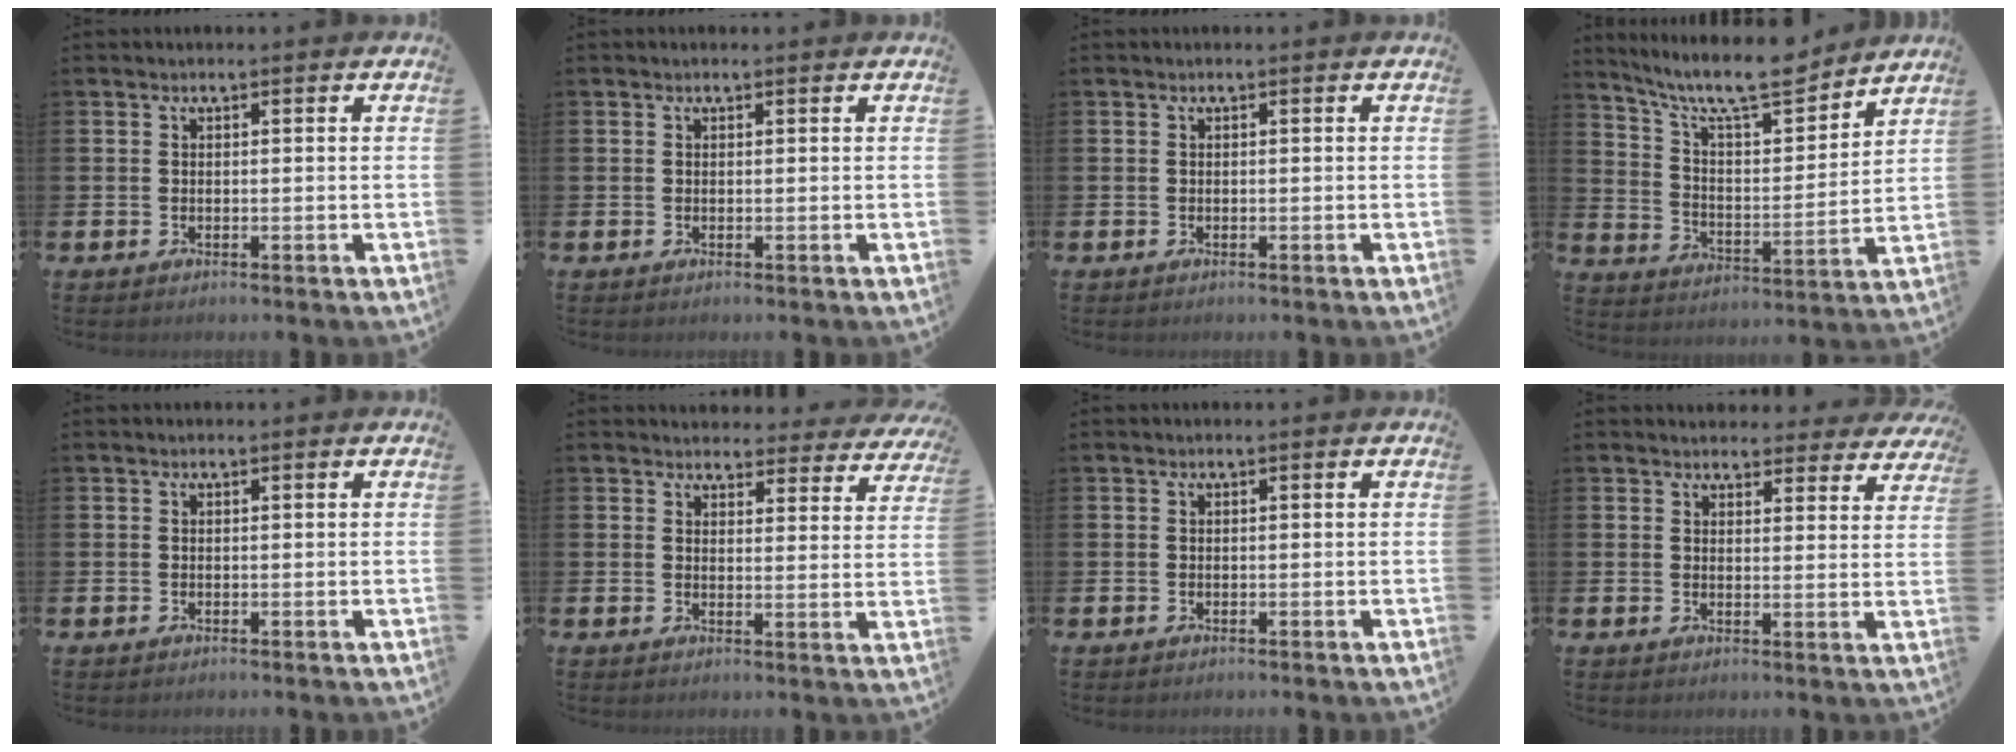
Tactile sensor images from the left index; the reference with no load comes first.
{"total": 0.0}
{"total": 0.0}
{"total": 11.2, "force": [9.9, 2.5, 4.8], "torque": [-0.112, -0.069, 0.168]}
{"total": 0.0}
{"total": 3.8, "force": [3.6, 1.2, 0.0], "torque": [-0.001, -0.027, 0.062]}
{"total": 0.0}
{"total": 3.8, "force": [3.6, 1.2, 0.0], "torque": [0.002, -0.021, 0.064]}